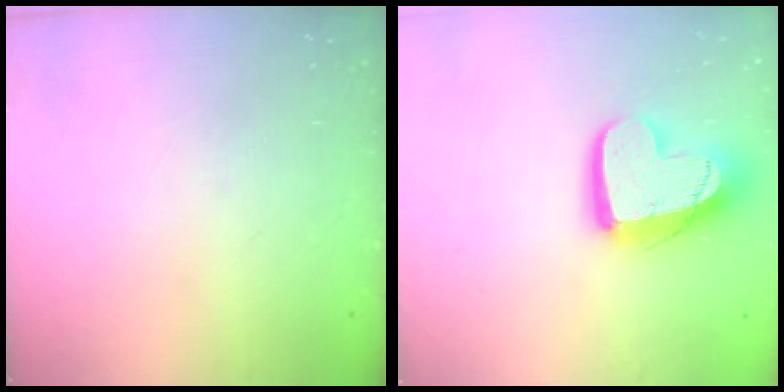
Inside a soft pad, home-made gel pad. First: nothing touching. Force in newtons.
{"total": 16.0, "press": 15.9, "slide": 1.5}